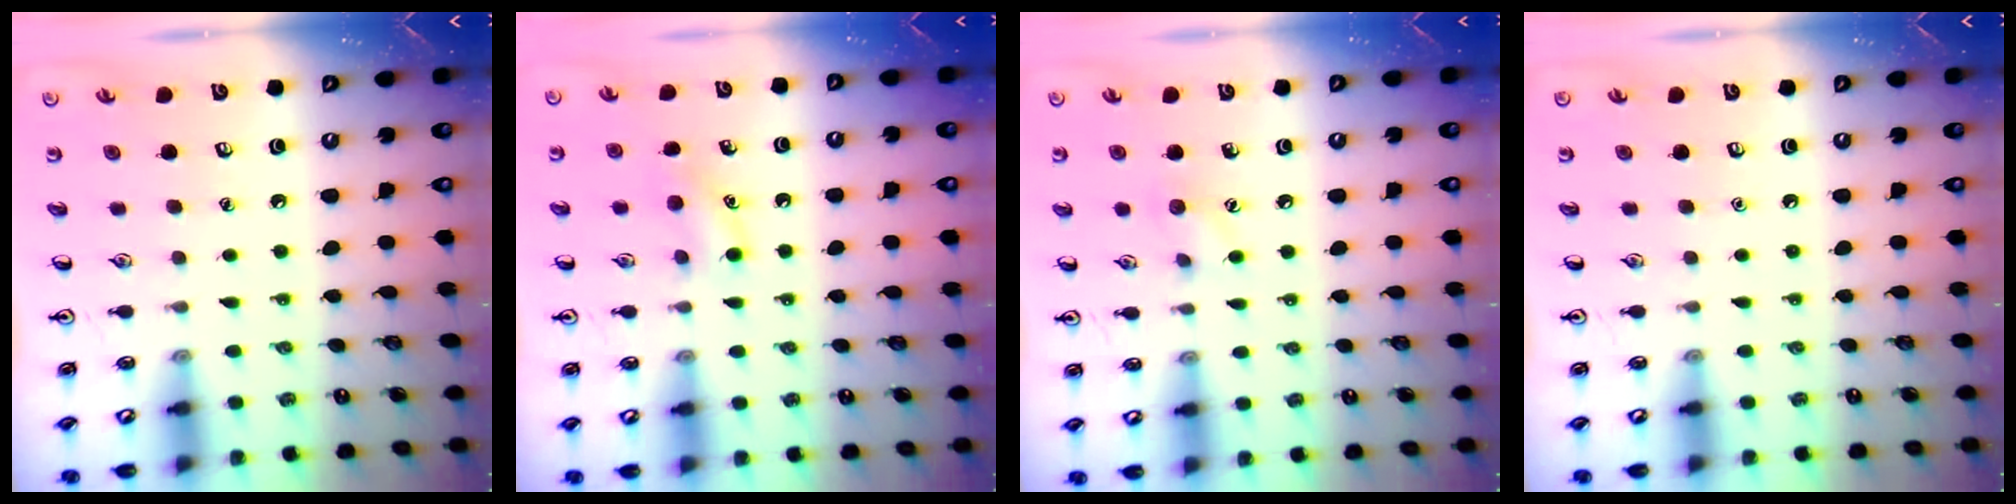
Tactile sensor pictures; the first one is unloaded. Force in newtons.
{"total": 8.3, "press": 8.1, "slide": 1.5}
{"total": 5.9, "press": 5.7, "slide": 1.6}
{"total": 0.0}